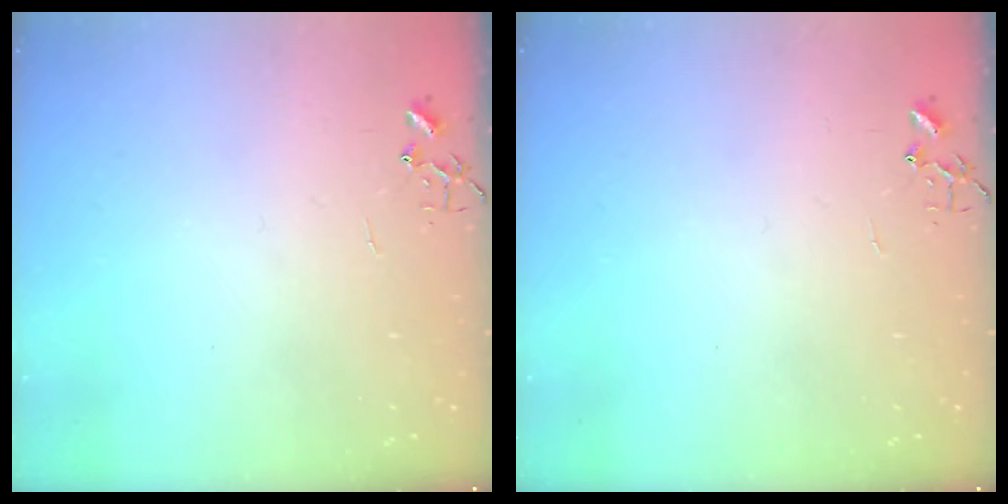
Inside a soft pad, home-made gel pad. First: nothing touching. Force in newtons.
{"total": 0.0}